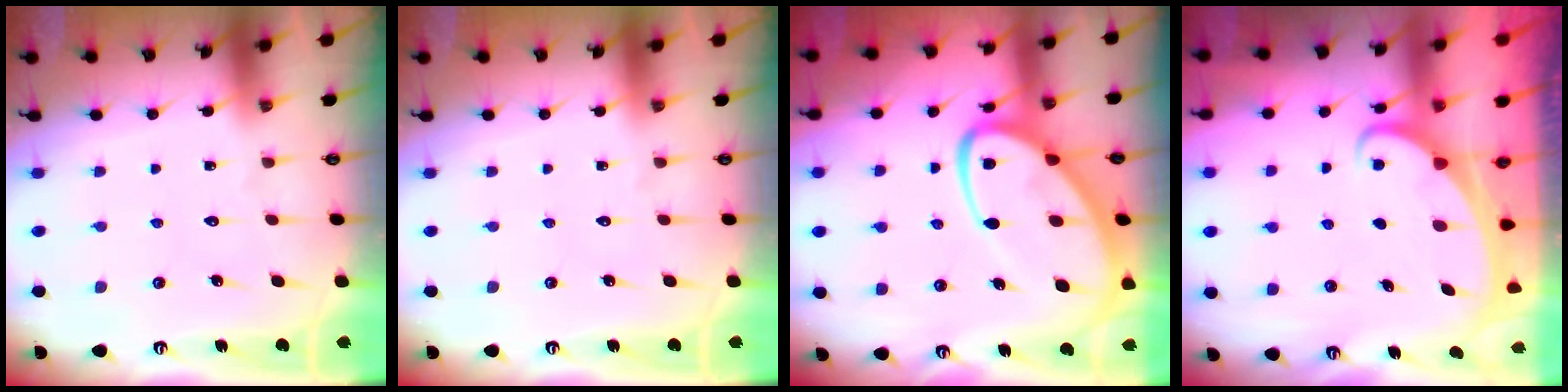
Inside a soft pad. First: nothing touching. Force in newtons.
{"total": 0.0}
{"total": 17.0, "press": 16.9, "slide": 1.6}
{"total": 1.9, "press": 1.9, "slide": 0.3}